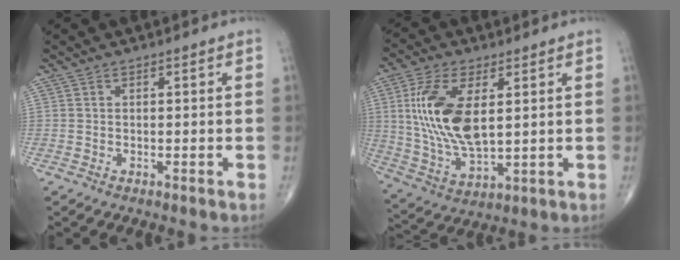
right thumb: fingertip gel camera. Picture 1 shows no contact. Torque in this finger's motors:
{"motor_torque": [1.95, 1.87, 1.59, 0.19, 0.19]}